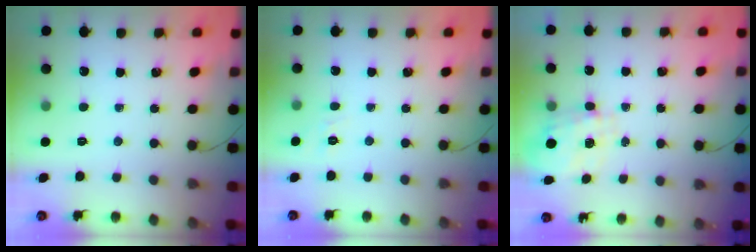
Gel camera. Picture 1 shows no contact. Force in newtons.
{"total": 1.9, "press": 1.3, "slide": 1.4}
{"total": 1.5, "press": 1.4, "slide": 0.3}